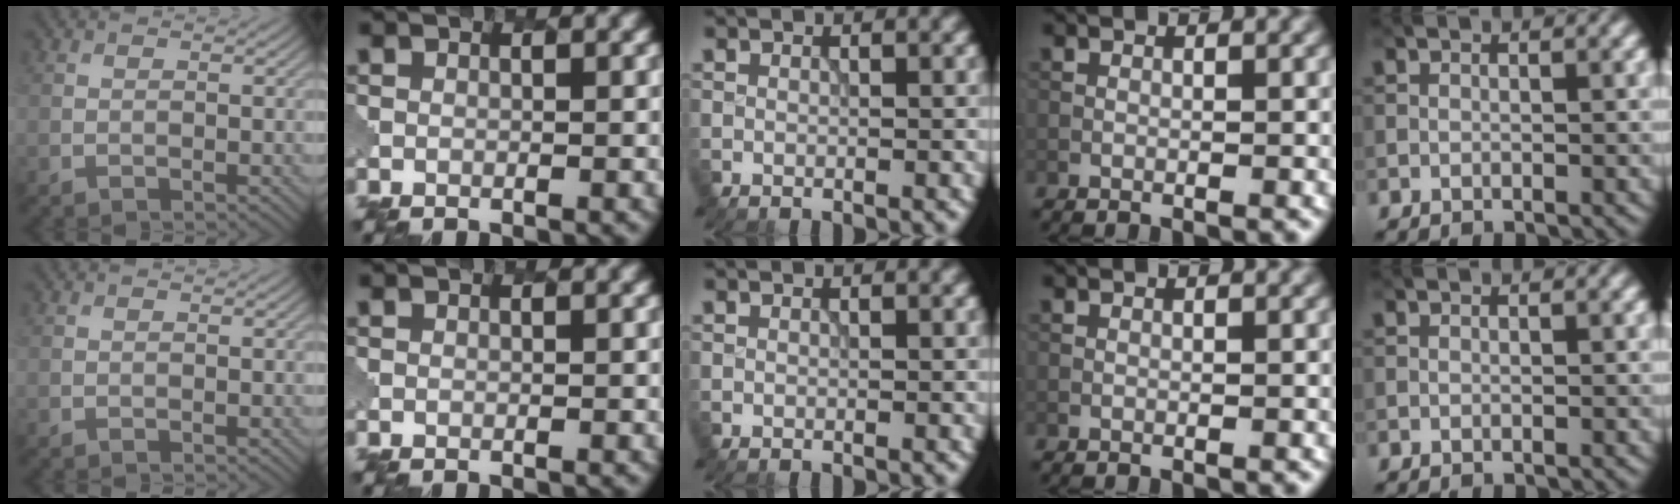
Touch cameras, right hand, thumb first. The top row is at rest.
{}